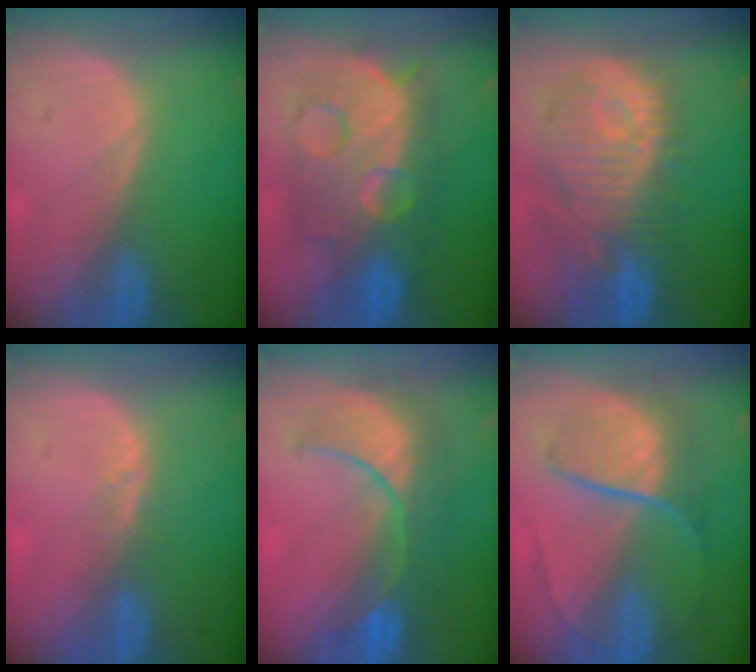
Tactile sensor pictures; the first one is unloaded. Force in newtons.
{"total": 11.7, "press": 11.6, "slide": 1.1}
{"total": 11.9, "press": 10.8, "slide": 4.9}
{"total": 1.9, "press": 1.4, "slide": 1.3}
{"total": 8.7, "press": 8.6, "slide": 1.5}
{"total": 7.5, "press": 7.2, "slide": 2.1}